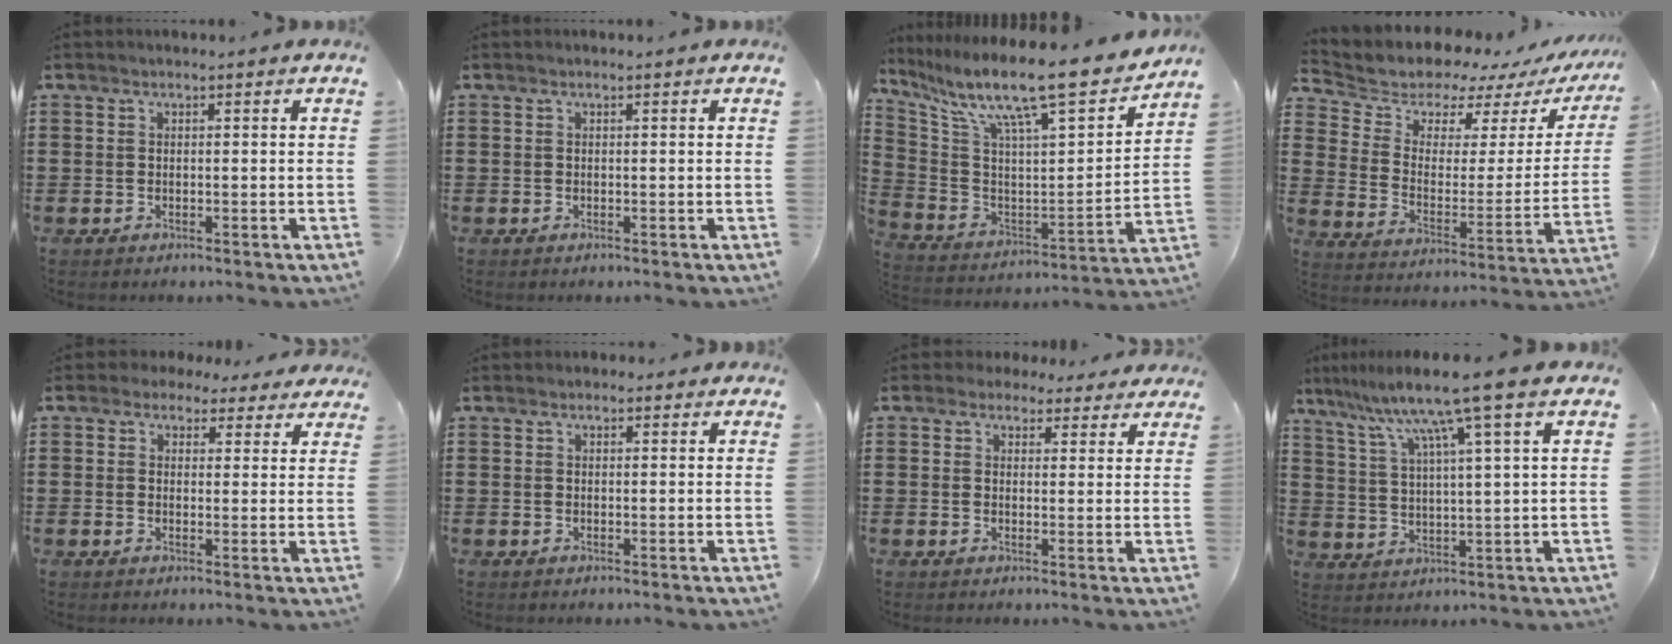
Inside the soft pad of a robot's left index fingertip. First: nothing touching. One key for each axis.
{"total": 0.0}
{"total": 12.4, "fx": 10.3, "fy": 1.2, "fz": 6.8, "tx": -0.147, "ty": -0.085, "tz": 0.163}
{"total": 7.2, "fx": 6.8, "fy": 2.4, "fz": 0.9, "tx": -0.056, "ty": -0.054, "tz": 0.116}
{"total": 2.8, "fx": 2.1, "fy": 1.7, "fz": 0.6, "tx": -0.015, "ty": 0.001, "tz": 0.037}
{"total": 0.9, "fx": 0.6, "fy": 0.7, "fz": 0.1, "tx": -0.005, "ty": 0.006, "tz": 0.010}
{"total": 3.0, "fx": 2.4, "fy": 1.8, "fz": 0.6, "tx": -0.014, "ty": 0.001, "tz": 0.043}
{"total": 10.4, "fx": 7.9, "fy": -0.7, "fz": 6.7, "tx": -0.148, "ty": -0.040, "tz": 0.124}